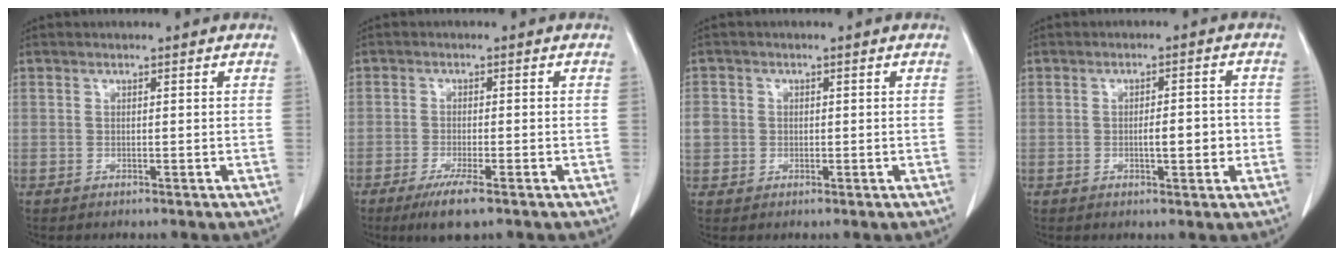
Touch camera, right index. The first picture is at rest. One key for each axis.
{"total": 4.8, "fx": -3.1, "fy": 0.5, "fz": 3.7, "tx": -0.072, "ty": -0.013, "tz": -0.050}
{"total": 3.2, "fx": 0.0, "fy": 3.1, "fz": 0.9, "tx": -0.017, "ty": 0.010, "tz": 0.002}
{"total": 4.1, "fx": -0.8, "fy": 1.1, "fz": 3.9, "tx": -0.063, "ty": 0.004, "tz": -0.005}